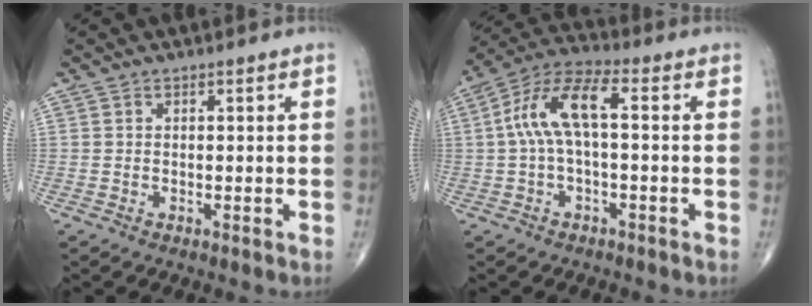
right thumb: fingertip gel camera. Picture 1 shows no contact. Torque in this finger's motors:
{"motor_torque": [-0.29, 0.58, 0.17, -0.04, 0.27]}